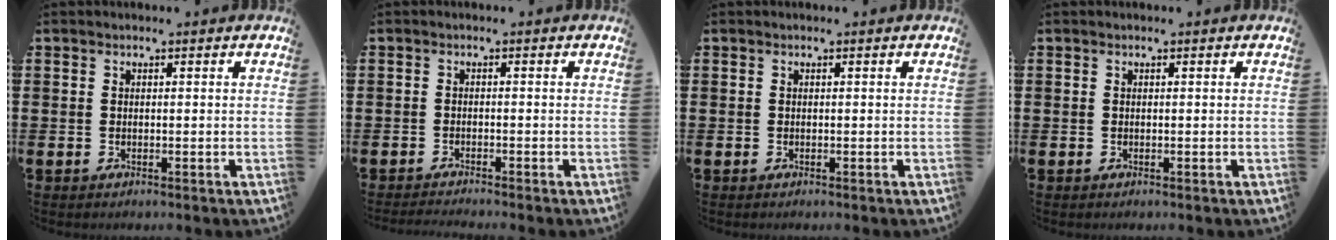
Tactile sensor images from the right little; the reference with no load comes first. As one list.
[{"total": 1.0, "force": [-0.9, -0.2, 0.2], "torque": [-0.003, -0.001, -0.018]}, {"total": 0.0}, {"total": 0.0}]